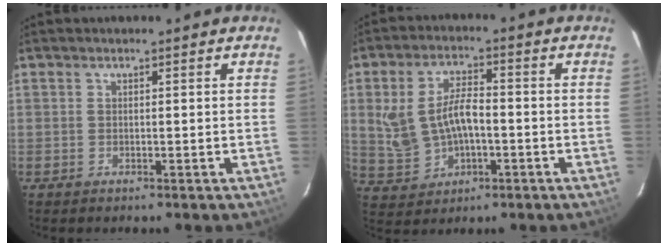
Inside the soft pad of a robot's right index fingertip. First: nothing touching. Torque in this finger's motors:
{"motor_torque": [0.30, -0.02, 0.52, 0.09]}